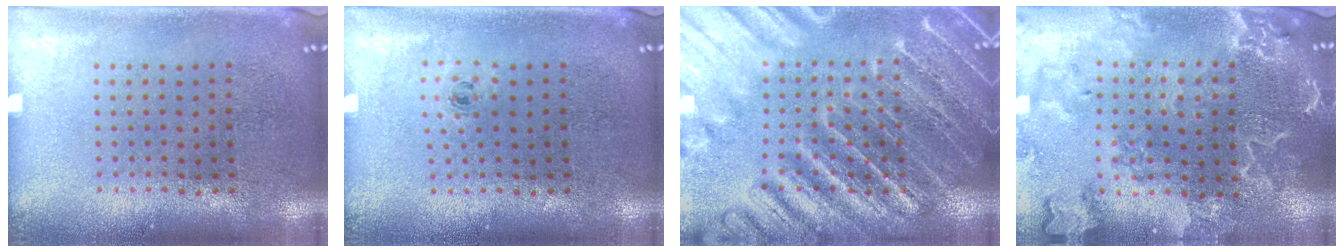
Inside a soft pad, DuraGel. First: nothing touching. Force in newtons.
{"total": 0.5, "press": 0.3, "slide": 0.4}
{"total": 6.2, "press": 6.2, "slide": 0.7}
{"total": 2.8, "press": 2.6, "slide": 1.0}